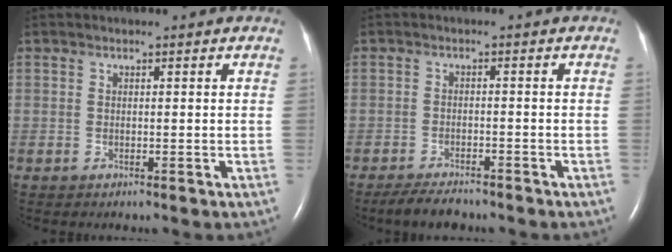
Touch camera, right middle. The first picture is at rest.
{"total": 4.5, "force": [-3.9, 1.2, 1.9], "torque": [-0.038, -0.009, -0.065]}